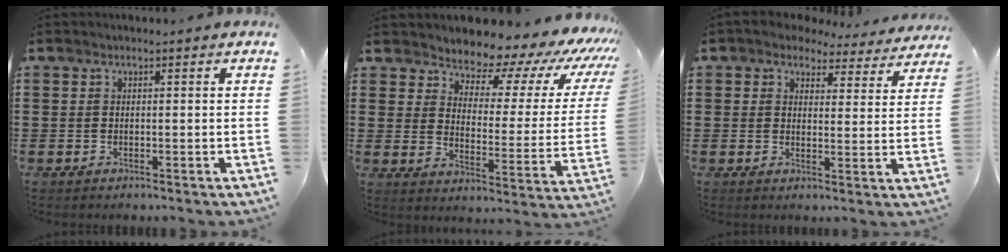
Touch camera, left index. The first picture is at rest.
{"total": 6.8, "force": [6.4, 1.6, 1.7], "torque": [-0.053, -0.057, 0.104]}
{"total": 3.6, "force": [3.3, 1.2, 0.7], "torque": [-0.024, -0.017, 0.055]}